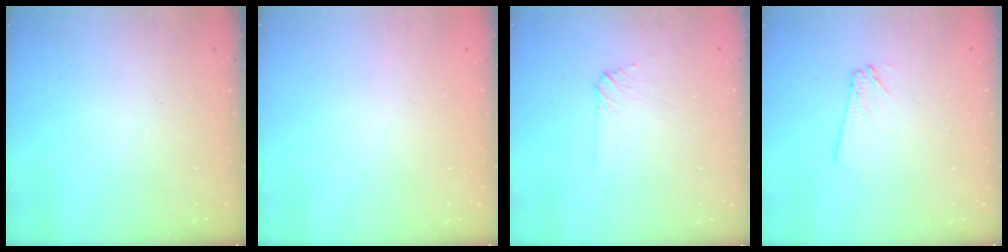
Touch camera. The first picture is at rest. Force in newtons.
{"total": 0.0}
{"total": 5.3, "press": 5.2, "slide": 0.9}
{"total": 2.9, "press": 2.9, "slide": 0.4}